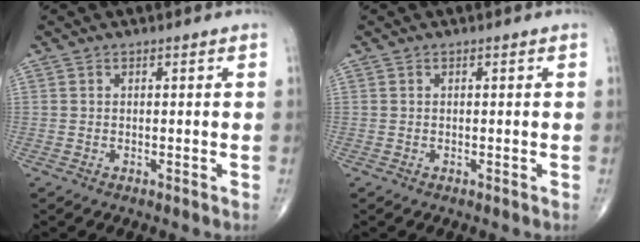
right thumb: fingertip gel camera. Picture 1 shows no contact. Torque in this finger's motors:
{"motor_torque": [-0.07, -0.08, 0.02, 0.06, 0.00]}